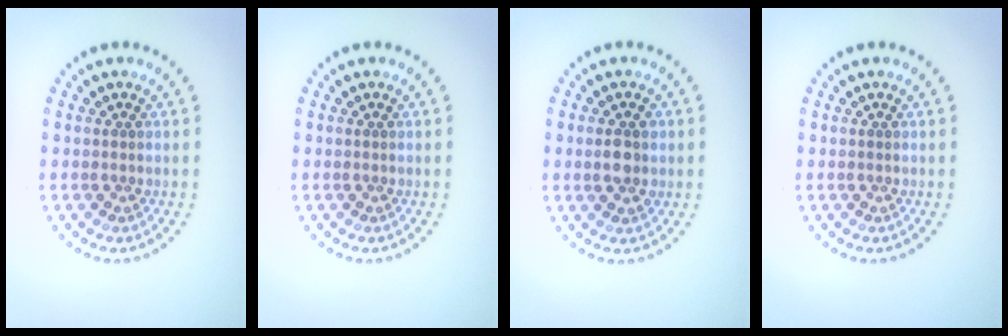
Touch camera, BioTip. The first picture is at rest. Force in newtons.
{"total": 0.0}
{"total": 2.5, "press": 2.5, "slide": 0.3}
{"total": 0.0}